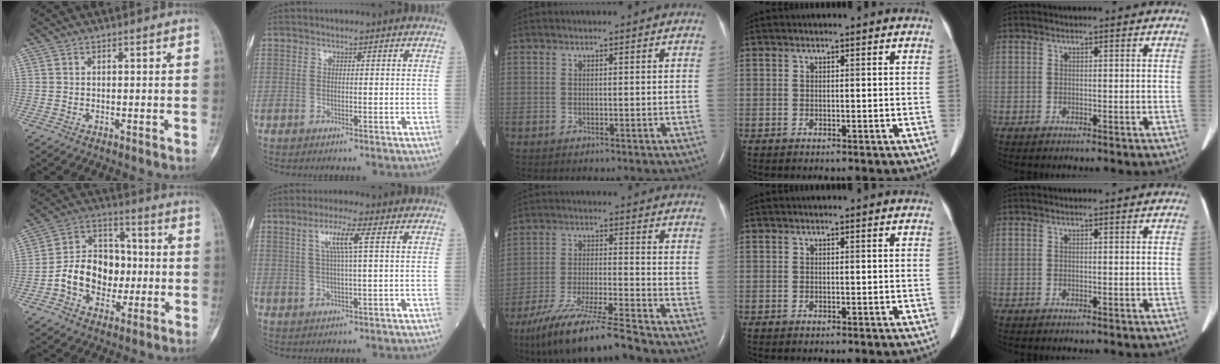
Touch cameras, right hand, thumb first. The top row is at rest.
{"thumb": {"total": 13.9, "force": [-2.3, 10.6, 8.7], "torque": [-0.107, 0.039, -0.045]}, "index": {"total": 5.0, "force": [1.7, -0.3, 4.7], "torque": [-0.093, 0.006, 0.034]}, "middle": {"total": 13.0, "force": [-11.1, -1.0, 6.7], "torque": [-0.118, -0.025, -0.197]}}